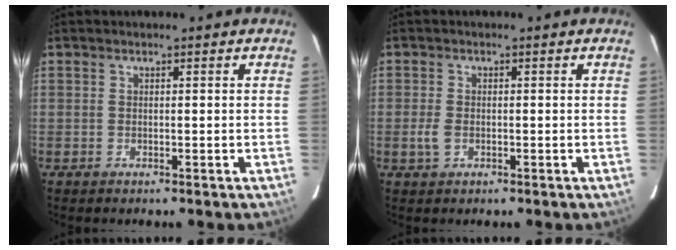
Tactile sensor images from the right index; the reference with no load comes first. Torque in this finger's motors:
{"motor_torque": [0.12, 0.01, 0.09, 0.05]}